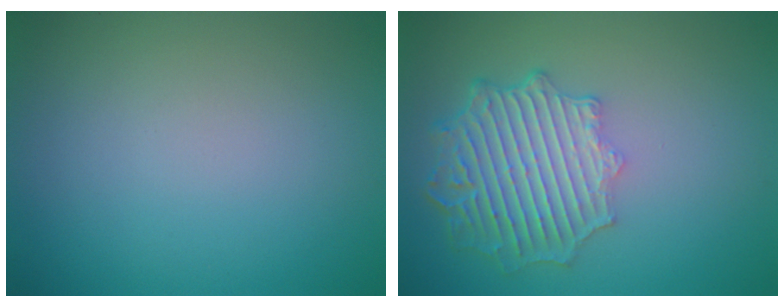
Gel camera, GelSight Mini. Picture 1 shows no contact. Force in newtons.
{"total": 6.6, "press": 5.1, "slide": 4.1}